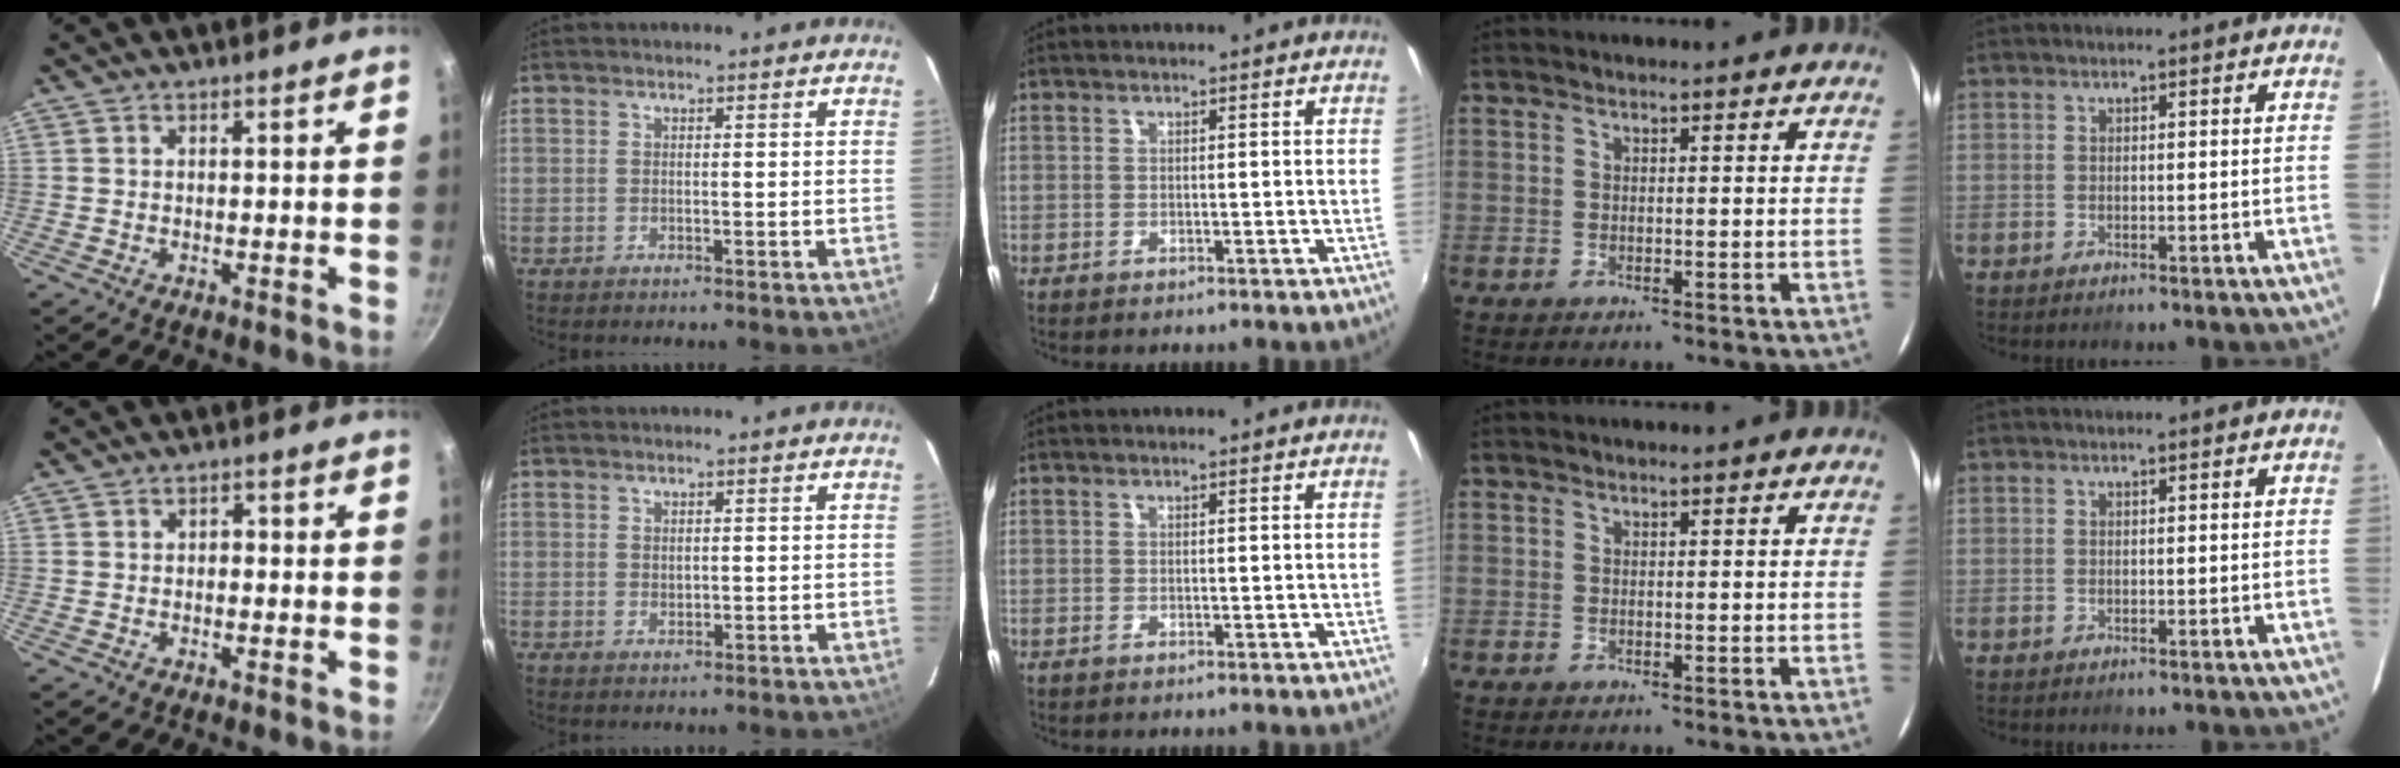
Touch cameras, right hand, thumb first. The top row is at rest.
{"thumb": {"total": 1.3, "force": [-0.3, 1.0, 0.8], "torque": [-0.011, 0.007, -0.007]}, "index": {"total": 0.8, "force": [0.3, 0.7, 0.4], "torque": [-0.003, 0.003, 0.007]}}